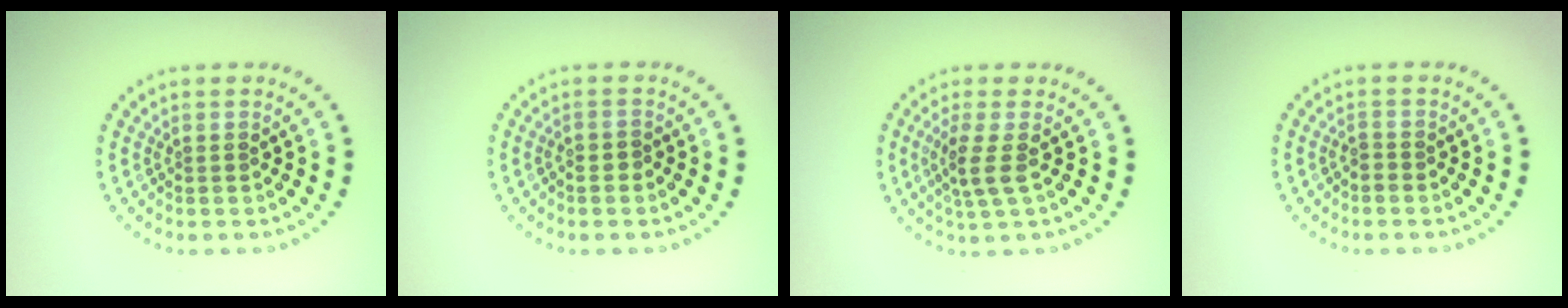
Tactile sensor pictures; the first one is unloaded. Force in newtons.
{"total": 0.6, "press": 0.4, "slide": 0.3}
{"total": 2.5, "press": 2.0, "slide": 1.5}
{"total": 0.7, "press": 0.4, "slide": 0.6}